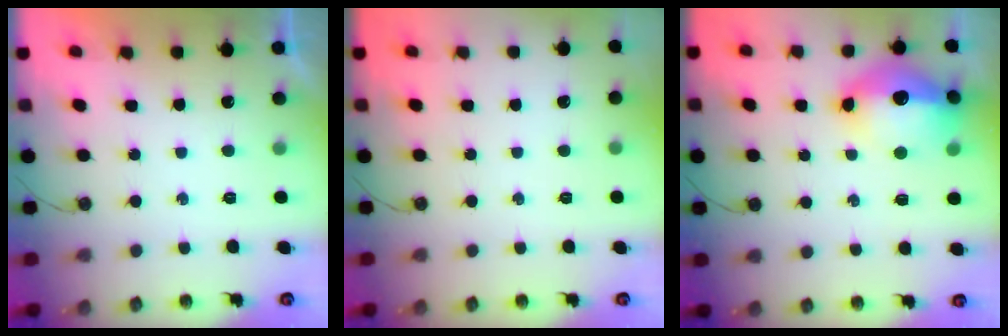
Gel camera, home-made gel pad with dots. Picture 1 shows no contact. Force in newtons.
{"total": 0.0}
{"total": 22.0, "press": 18.1, "slide": 12.6}